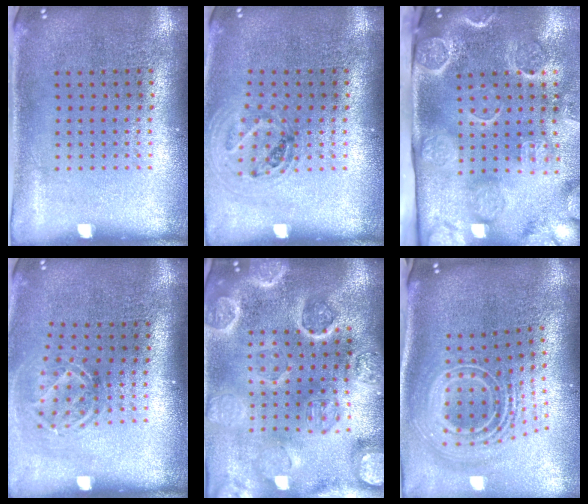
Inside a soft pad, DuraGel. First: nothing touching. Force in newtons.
{"total": 0.9, "press": 0.9, "slide": 0.1}
{"total": 4.4, "press": 3.5, "slide": 2.8}
{"total": 1.8, "press": 1.3, "slide": 1.3}
{"total": 4.8, "press": 4.2, "slide": 2.3}
{"total": 2.9, "press": 1.9, "slide": 2.1}